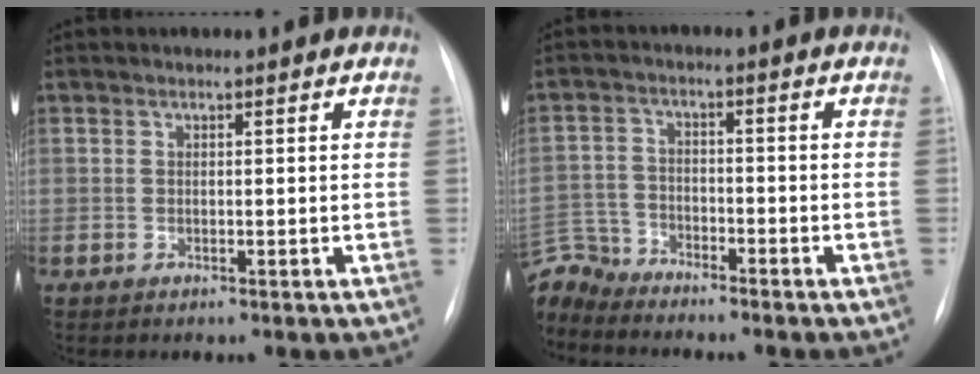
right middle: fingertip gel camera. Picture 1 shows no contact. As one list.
[{"total": 8.1, "force": [-7.7, 2.2, 0.3], "torque": [-0.017, 0.006, -0.152]}]